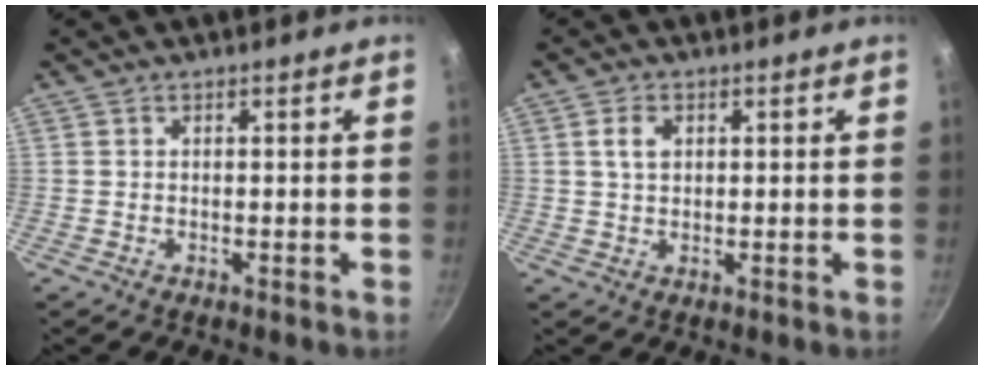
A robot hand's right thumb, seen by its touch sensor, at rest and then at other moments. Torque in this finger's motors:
{"motor_torque": [0.01, 0.01, 0.01, -0.01, 0.00]}